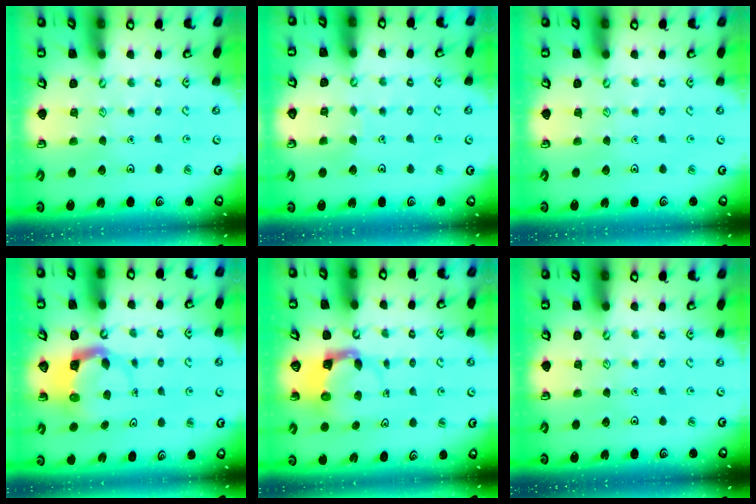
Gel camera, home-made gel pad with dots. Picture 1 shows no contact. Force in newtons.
{"total": 2.3, "press": 2.3, "slide": 0.1}
{"total": 0.0}
{"total": 3.9, "press": 3.9, "slide": 0.3}
{"total": 3.8, "press": 3.7, "slide": 0.6}
{"total": 0.0}